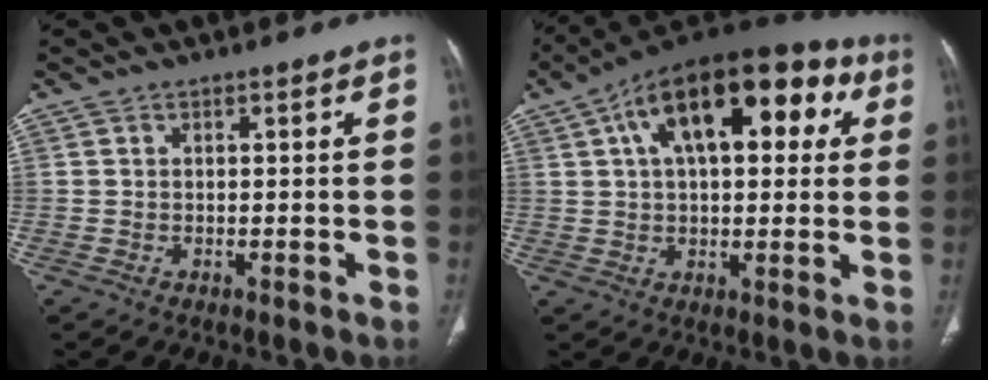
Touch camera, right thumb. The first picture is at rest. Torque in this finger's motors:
{"motor_torque": [0.32, 4.69, 1.98, 0.66, 0.20]}